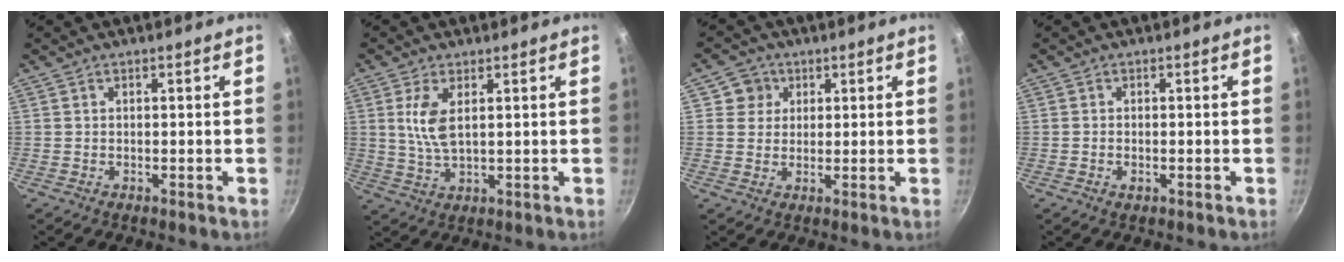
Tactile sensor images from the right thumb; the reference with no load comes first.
{"total": 6.1, "force": [1.6, 2.6, 5.3], "torque": [-0.107, -0.009, 0.037]}
{"total": 4.5, "force": [1.5, 4.2, 0.5], "torque": [0.033, 0.004, 0.018]}
{"total": 1.1, "force": [-0.4, 0.6, 0.9], "torque": [-0.021, 0.001, -0.008]}